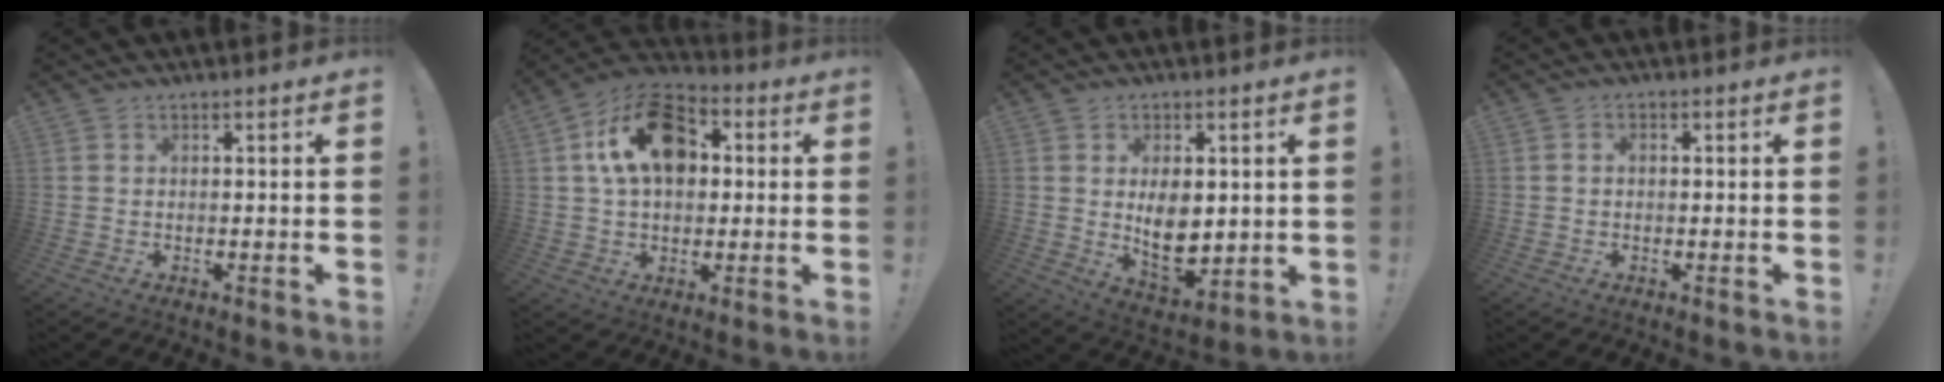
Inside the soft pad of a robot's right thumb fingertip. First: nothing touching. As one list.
[{"total": 18.0, "force": [5.1, 11.9, 12.5], "torque": [-0.198, 0.002, 0.093]}, {"total": 10.5, "force": [1.3, 6.8, 7.9], "torque": [-0.126, -0.023, 0.027]}, {"total": 1.2, "force": [-0.3, 0.7, 0.9], "torque": [-0.021, 0.006, -0.006]}]